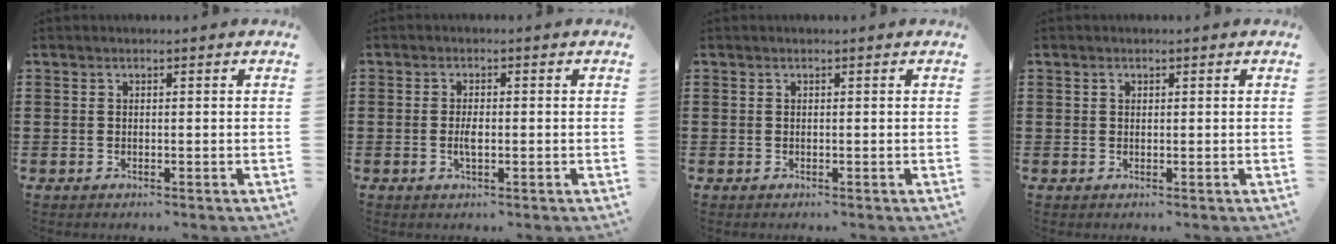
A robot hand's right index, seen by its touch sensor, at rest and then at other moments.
{"total": 2.3, "force": [-0.4, 0.9, 2.1], "torque": [-0.047, -0.002, -0.010]}
{"total": 0.0}
{"total": 0.6, "force": [0.2, 0.5, 0.3], "torque": [-0.007, 0.001, 0.005]}